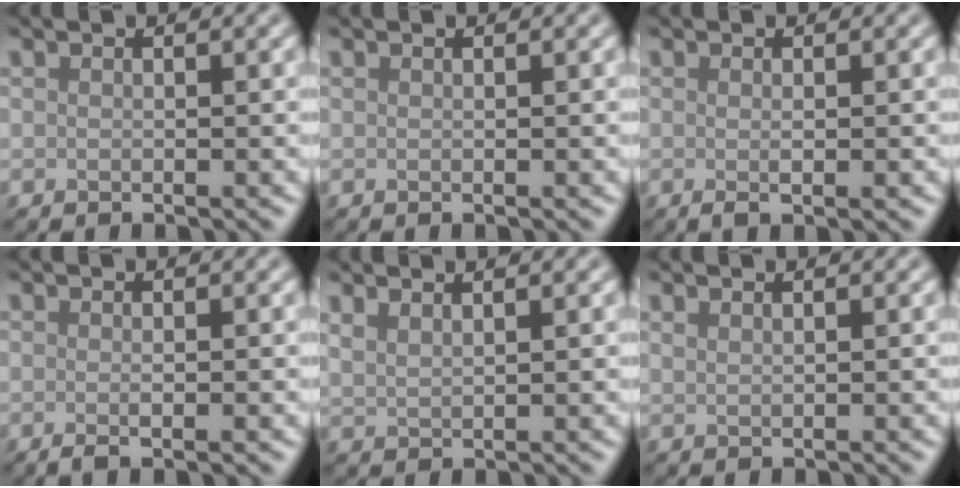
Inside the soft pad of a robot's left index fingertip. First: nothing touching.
{"total": 0.0}
{"total": 1.4, "force": [-0.1, 0.3, 1.3], "torque": [-0.022, -0.003, -0.003]}
{"total": 1.5, "force": [-0.3, 0.4, 1.5], "torque": [-0.021, -0.004, -0.008]}
{"total": 1.8, "force": [1.5, 0.6, 0.9], "torque": [-0.011, 0.006, 0.022]}
{"total": 0.8, "force": [0.7, 0.3, 0.4], "torque": [-0.007, 0.001, 0.010]}